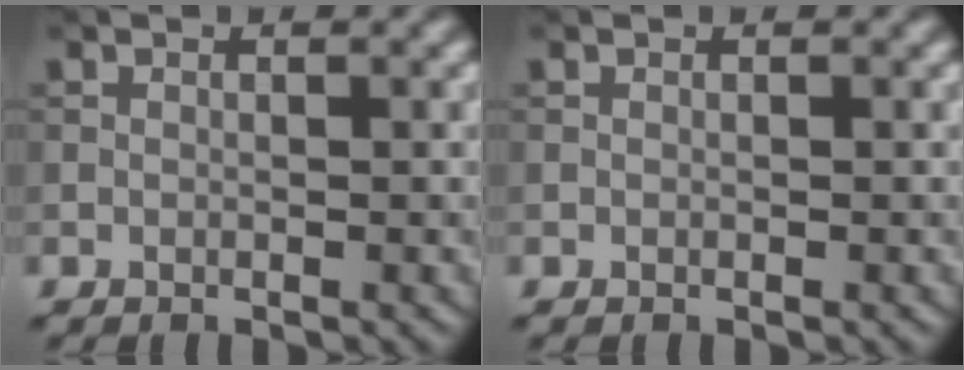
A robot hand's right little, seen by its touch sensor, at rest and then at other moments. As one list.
[{"total": 0.0}]